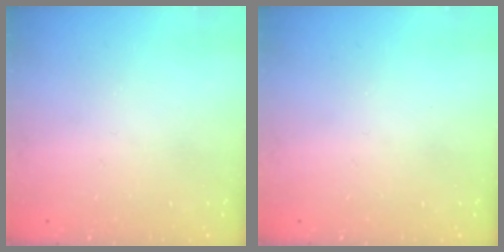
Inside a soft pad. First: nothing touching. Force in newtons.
{"total": 0.0}